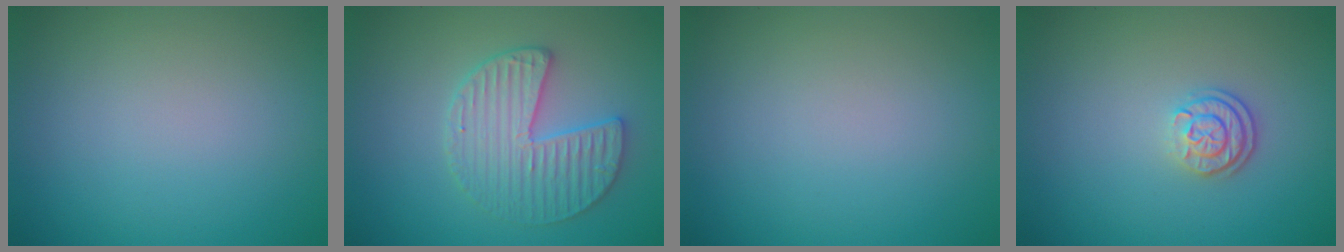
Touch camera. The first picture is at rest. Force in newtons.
{"total": 4.0, "press": 3.8, "slide": 1.3}
{"total": 0.0}
{"total": 2.5, "press": 2.0, "slide": 1.5}